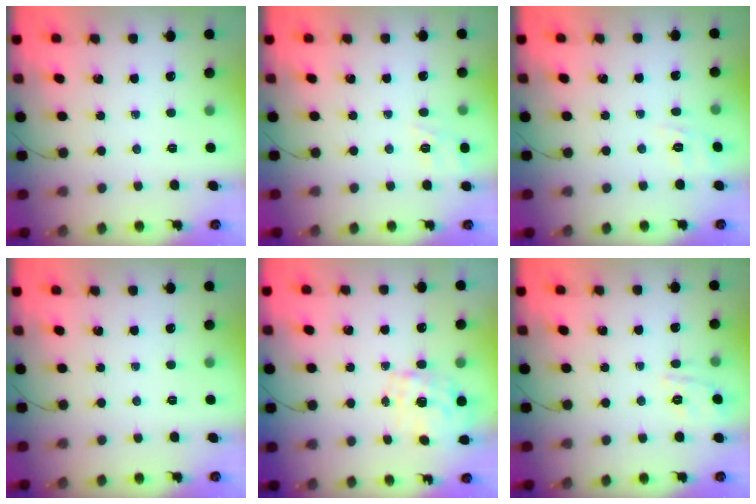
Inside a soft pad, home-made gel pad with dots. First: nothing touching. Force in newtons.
{"total": 9.4, "press": 9.3, "slide": 1.5}
{"total": 2.0, "press": 0.4, "slide": 1.9}
{"total": 0.0}
{"total": 1.7, "press": 1.5, "slide": 0.8}
{"total": 2.1, "press": 1.6, "slide": 1.5}